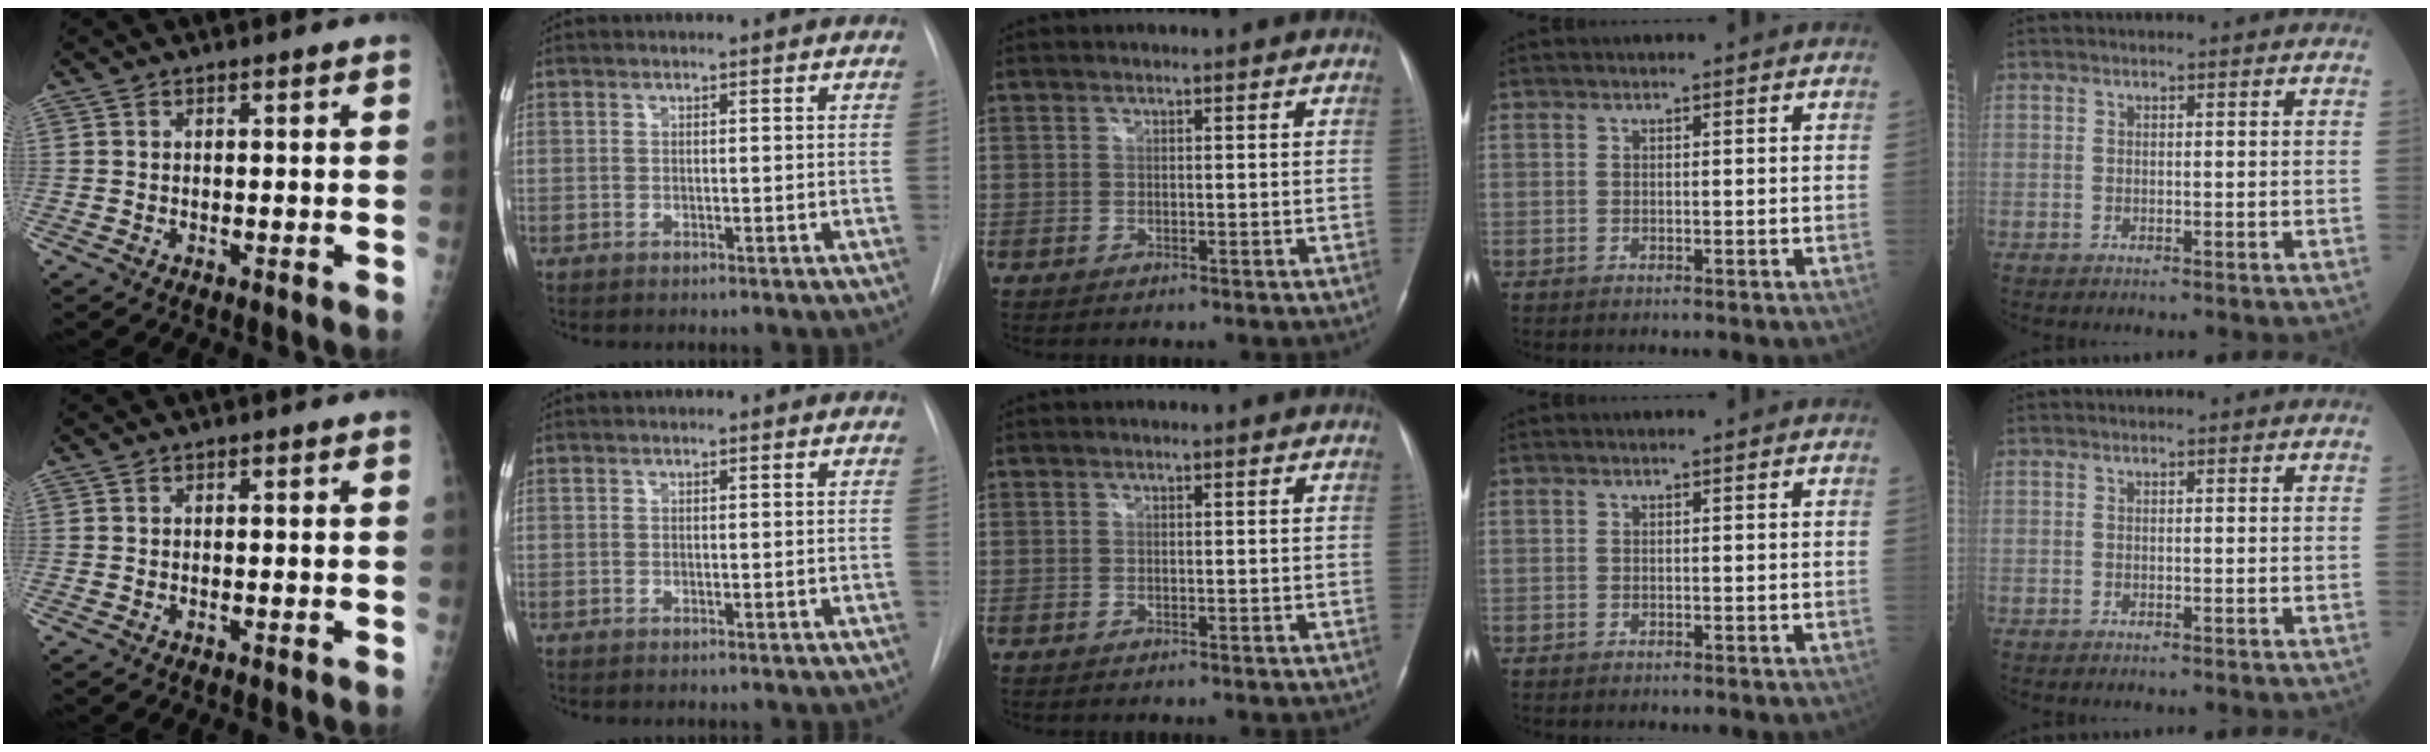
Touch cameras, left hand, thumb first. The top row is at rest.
{}